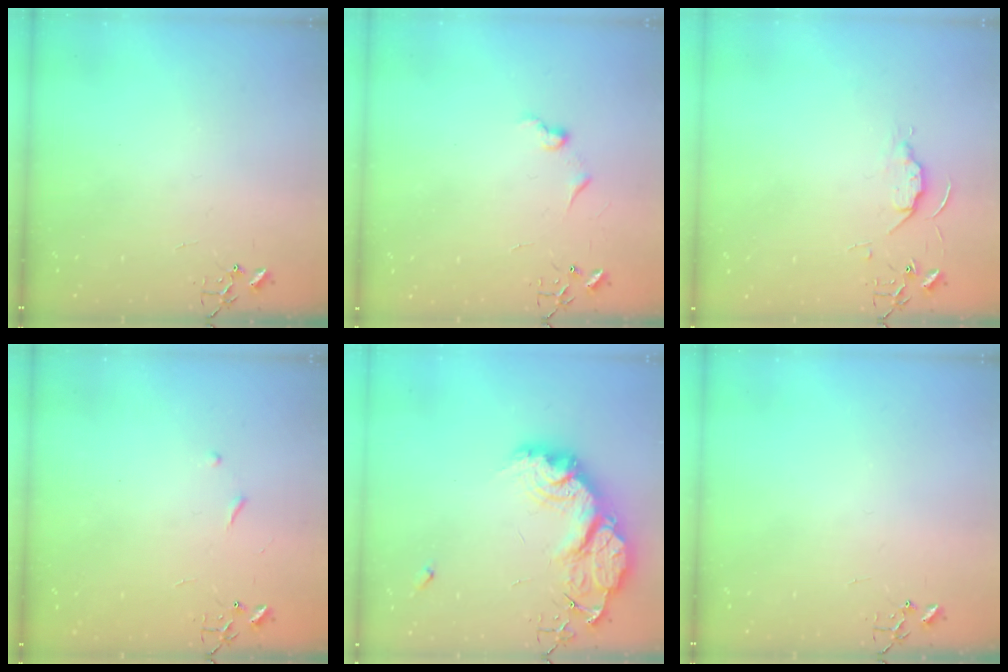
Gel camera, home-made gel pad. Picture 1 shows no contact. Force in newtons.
{"total": 6.3, "press": 6.3, "slide": 0.5}
{"total": 5.7, "press": 5.6, "slide": 0.8}
{"total": 4.0, "press": 3.9, "slide": 0.6}
{"total": 25.2, "press": 25.1, "slide": 2.0}
{"total": 0.0}